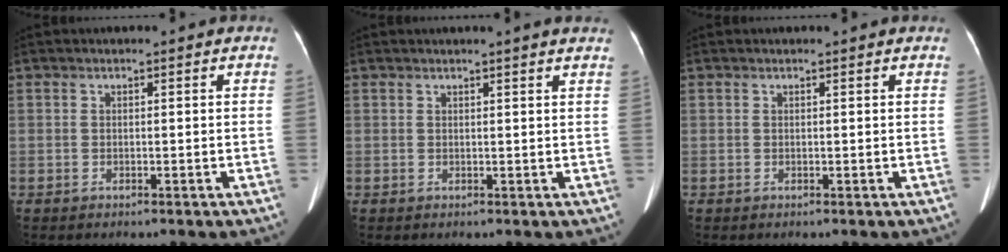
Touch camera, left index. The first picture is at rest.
{"total": 4.1, "force": [3.6, -0.5, 1.8], "torque": [-0.025, 0.007, 0.030]}
{"total": 0.9, "force": [0.8, 0.0, 0.2], "torque": [-0.011, 0.007, 0.007]}